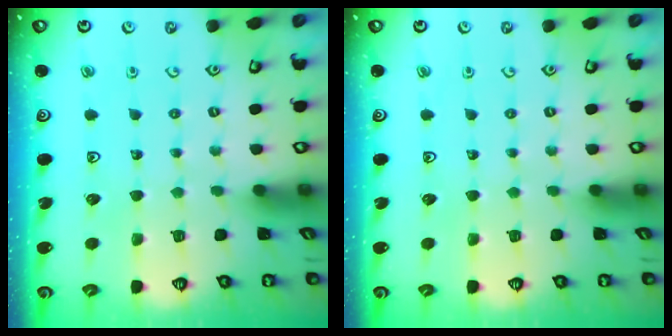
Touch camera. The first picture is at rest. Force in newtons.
{"total": 0.0}